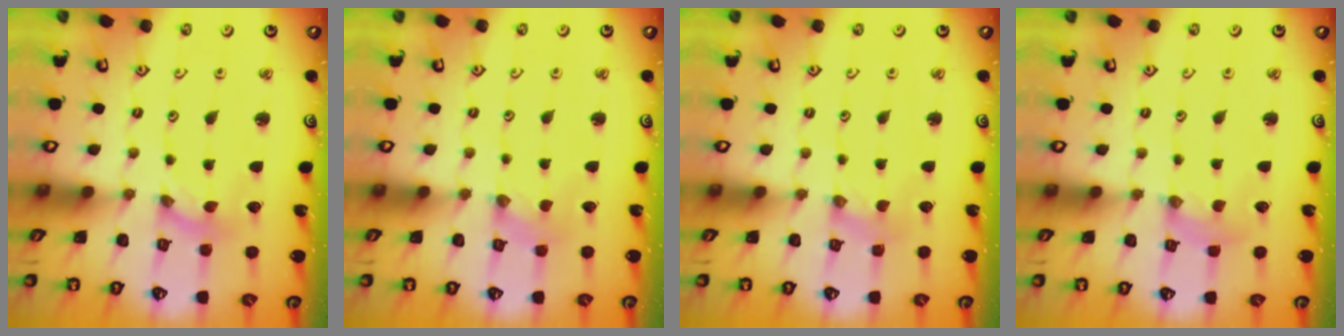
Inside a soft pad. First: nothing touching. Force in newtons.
{"total": 0.0}
{"total": 1.0, "press": 1.0, "slide": 0.2}
{"total": 2.4, "press": 2.4, "slide": 0.3}